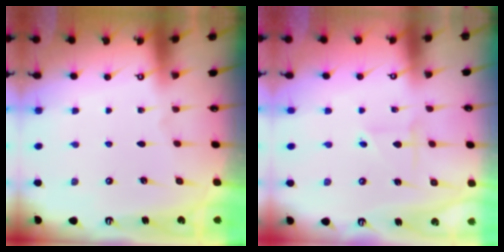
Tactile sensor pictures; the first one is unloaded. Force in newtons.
{"total": 2.3, "press": 2.3, "slide": 0.2}